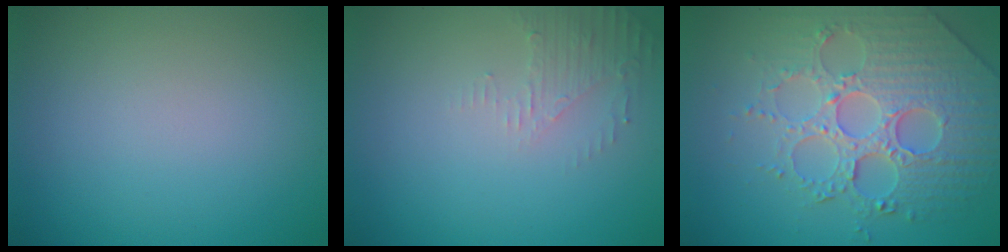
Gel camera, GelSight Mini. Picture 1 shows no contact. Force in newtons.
{"total": 1.9, "press": 1.8, "slide": 0.4}
{"total": 6.3, "press": 5.6, "slide": 3.0}